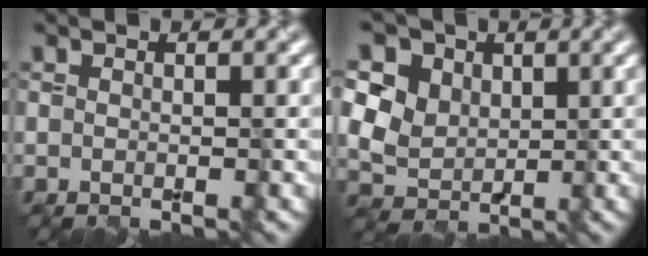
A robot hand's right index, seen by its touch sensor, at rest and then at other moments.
{"total": 10.4, "force": [4.6, 7.9, 5.0], "torque": [-0.108, 0.026, 0.065]}